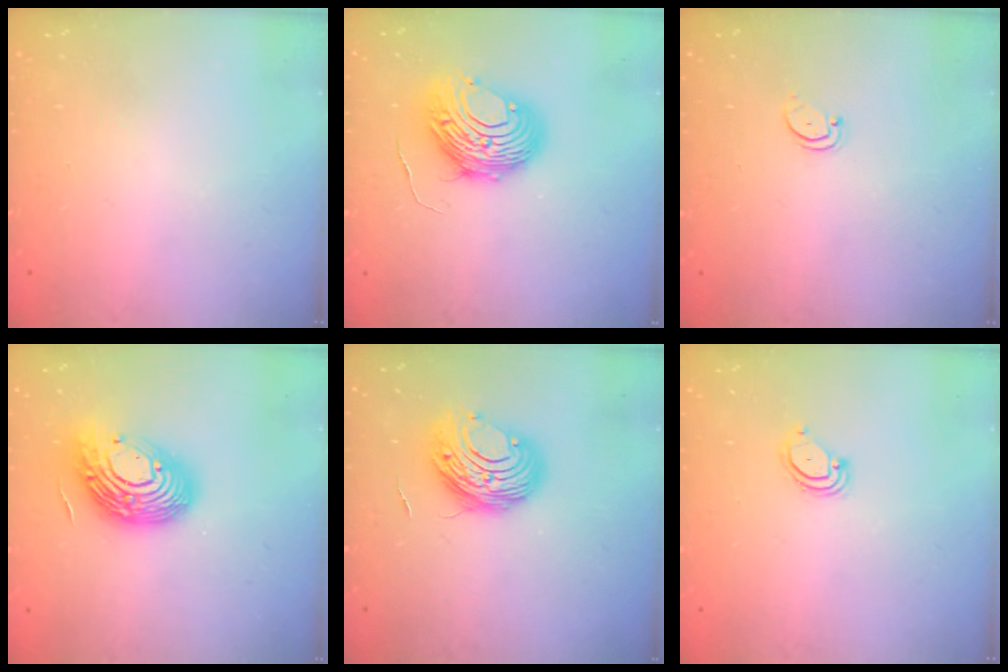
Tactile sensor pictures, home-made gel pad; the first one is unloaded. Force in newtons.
{"total": 11.0, "press": 11.0, "slide": 1.0}
{"total": 1.5, "press": 1.5, "slide": 0.3}
{"total": 17.0, "press": 16.9, "slide": 1.2}
{"total": 9.6, "press": 9.5, "slide": 1.2}
{"total": 4.0, "press": 4.0, "slide": 0.3}